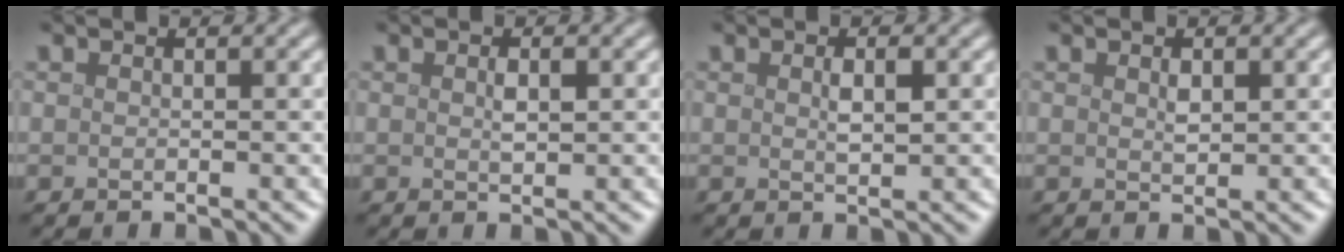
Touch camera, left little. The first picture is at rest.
{"total": 1.3, "force": [0.3, 0.5, 1.2], "torque": [-0.025, 0.000, 0.007]}
{"total": 1.6, "force": [0.4, 0.6, 1.5], "torque": [-0.030, -0.001, 0.010]}
{"total": 1.2, "force": [0.4, 0.6, 0.9], "torque": [-0.018, -0.001, 0.010]}